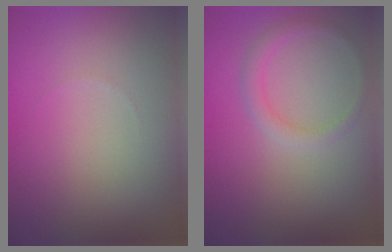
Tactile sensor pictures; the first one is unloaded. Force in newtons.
{"total": 1.7, "press": 1.7, "slide": 0.1}